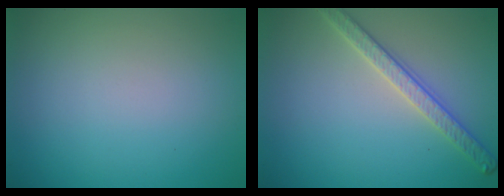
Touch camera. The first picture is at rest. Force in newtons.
{"total": 3.0, "press": 2.9, "slide": 0.7}